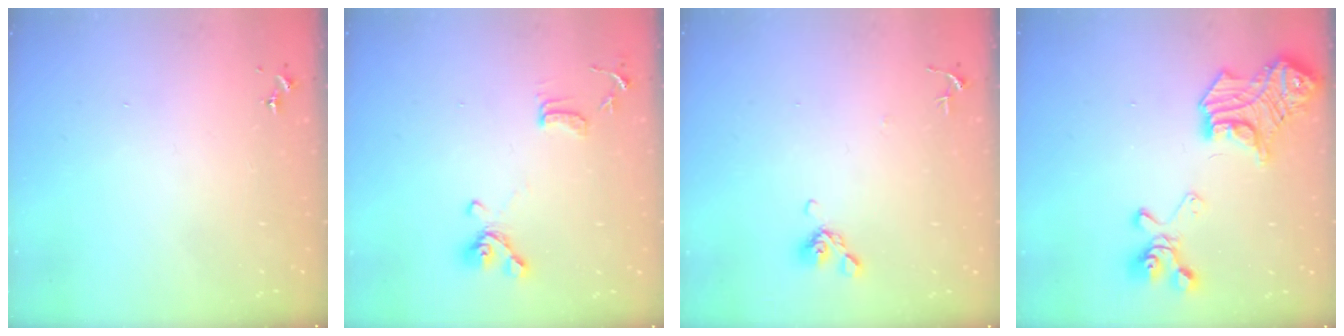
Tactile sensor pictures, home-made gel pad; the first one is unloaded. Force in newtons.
{"total": 12.0, "press": 11.8, "slide": 2.0}
{"total": 7.9, "press": 7.5, "slide": 2.4}
{"total": 23.0, "press": 22.9, "slide": 2.0}